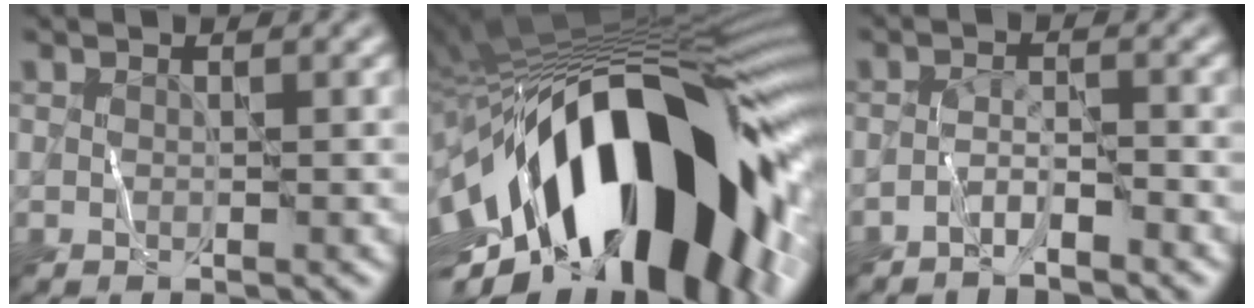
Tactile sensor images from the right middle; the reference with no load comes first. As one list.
[{"total": 19.9, "force": [-4.7, 8.2, 17.6], "torque": [-0.275, 0.003, -0.079]}, {"total": 1.8, "force": [-1.6, 0.0, 0.9], "torque": [-0.019, 0.006, -0.034]}]